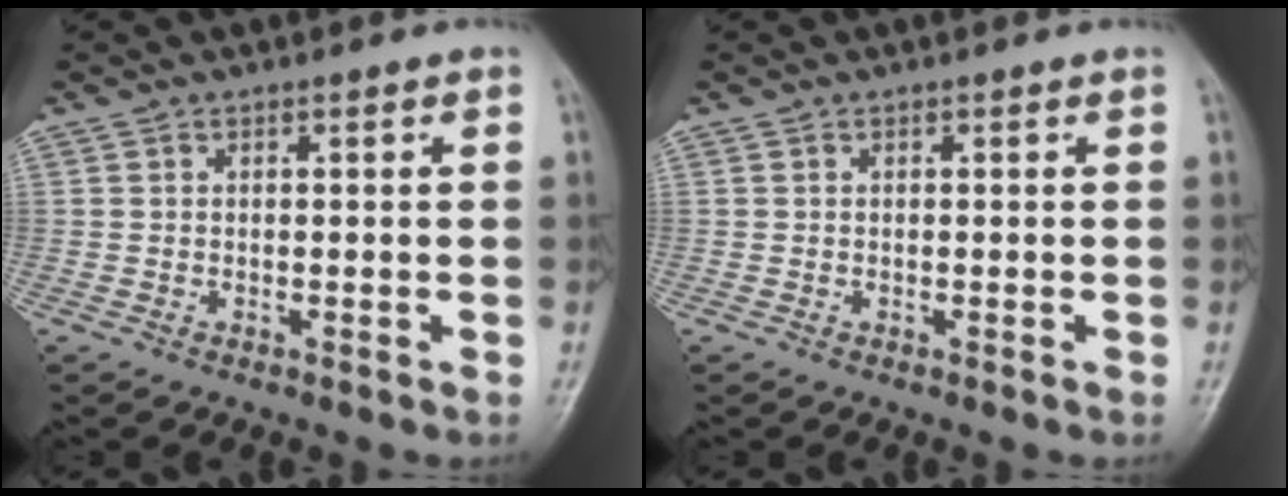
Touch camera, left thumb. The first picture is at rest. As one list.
[{"total": 0.0}]